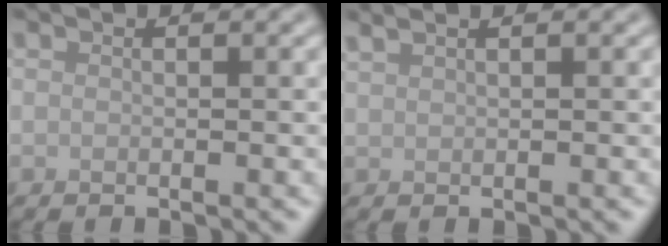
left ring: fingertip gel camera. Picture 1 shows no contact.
{"total": 1.4, "force": [1.2, 0.3, 0.5], "torque": [-0.009, 0.002, 0.021]}